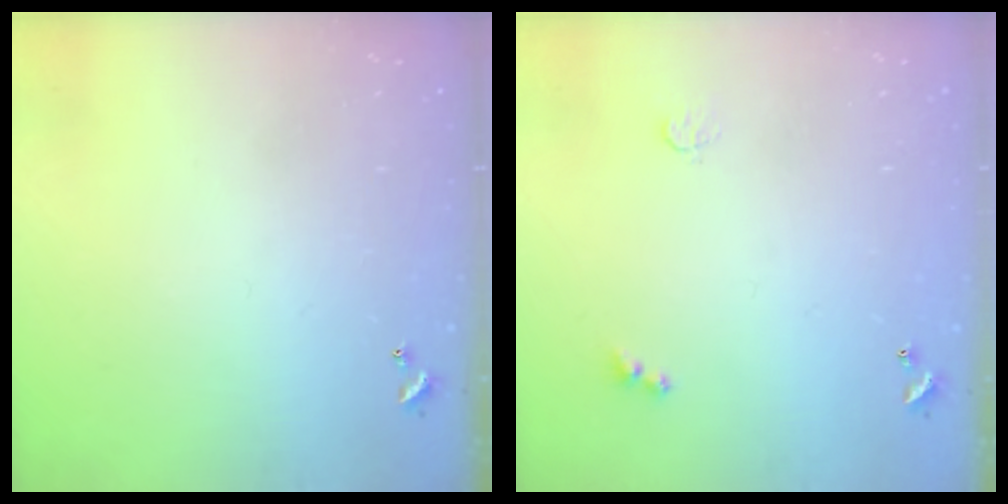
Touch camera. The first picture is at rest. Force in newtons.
{"total": 3.9, "press": 3.8, "slide": 0.8}